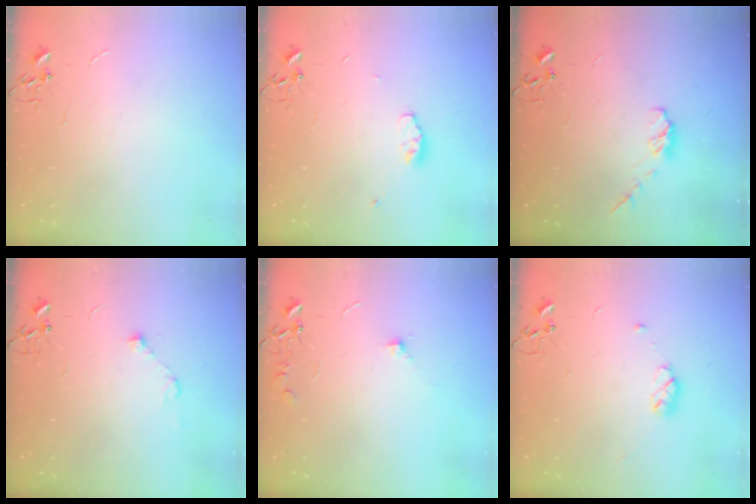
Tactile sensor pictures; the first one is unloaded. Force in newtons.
{"total": 5.6, "press": 5.5, "slide": 0.9}
{"total": 5.8, "press": 5.8, "slide": 0.7}
{"total": 6.0, "press": 5.8, "slide": 1.2}
{"total": 6.8, "press": 6.8, "slide": 0.8}
{"total": 6.6, "press": 6.5, "slide": 0.7}